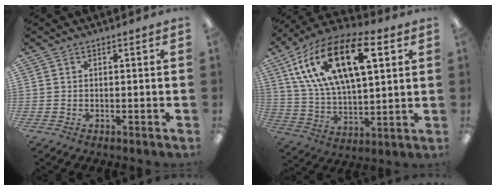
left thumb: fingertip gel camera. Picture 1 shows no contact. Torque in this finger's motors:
{"motor_torque": [2.48, 2.53, 1.51, -1.26, 0.60]}